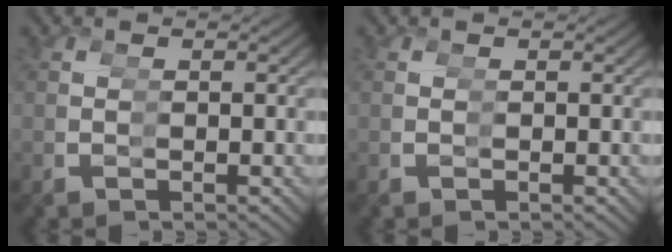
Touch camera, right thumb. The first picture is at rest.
{"total": 0.0}